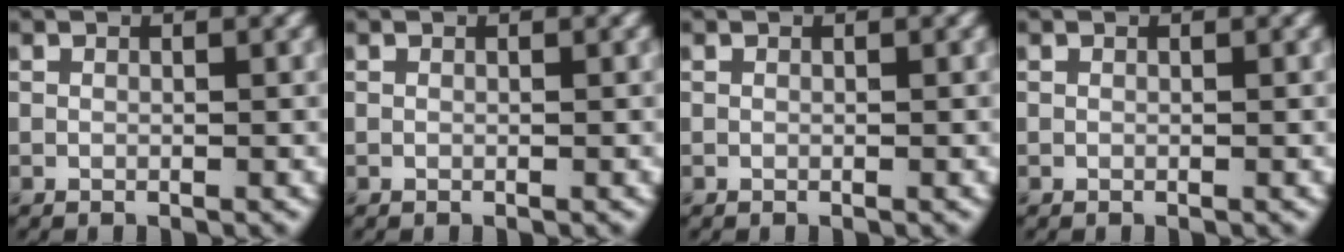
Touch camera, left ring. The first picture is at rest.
{"total": 0.0}
{"total": 0.0}
{"total": 0.0}